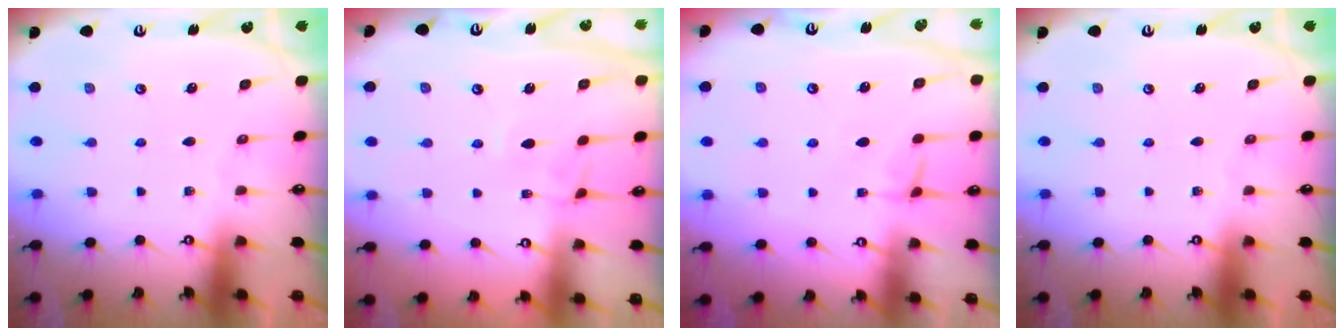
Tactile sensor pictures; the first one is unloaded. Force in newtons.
{"total": 3.5, "press": 3.5, "slide": 0.2}
{"total": 1.8, "press": 1.7, "slide": 0.5}
{"total": 0.0}